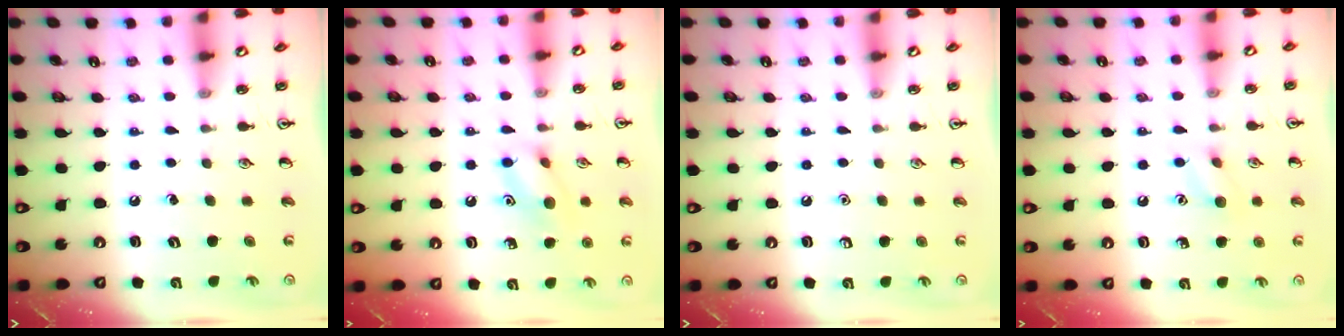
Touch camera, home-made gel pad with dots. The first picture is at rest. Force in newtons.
{"total": 9.5, "press": 9.4, "slide": 1.0}
{"total": 0.0}
{"total": 6.4, "press": 6.3, "slide": 1.4}